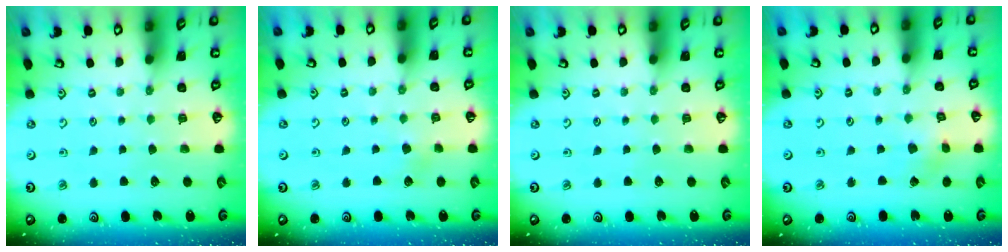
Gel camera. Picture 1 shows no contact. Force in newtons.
{"total": 2.7, "press": 2.7, "slide": 0.4}
{"total": 0.0}
{"total": 2.4, "press": 2.4, "slide": 0.3}